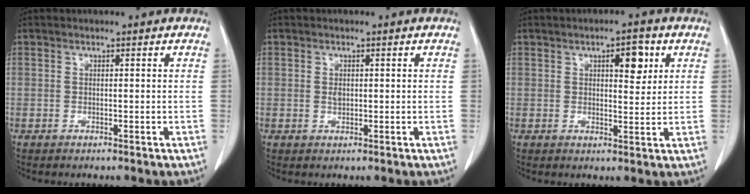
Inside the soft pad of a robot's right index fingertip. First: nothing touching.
{"total": 1.2, "force": [0.1, 0.7, 0.9], "torque": [-0.017, 0.000, 0.004]}
{"total": 4.8, "force": [2.0, 1.7, 4.0], "torque": [-0.056, 0.000, 0.028]}